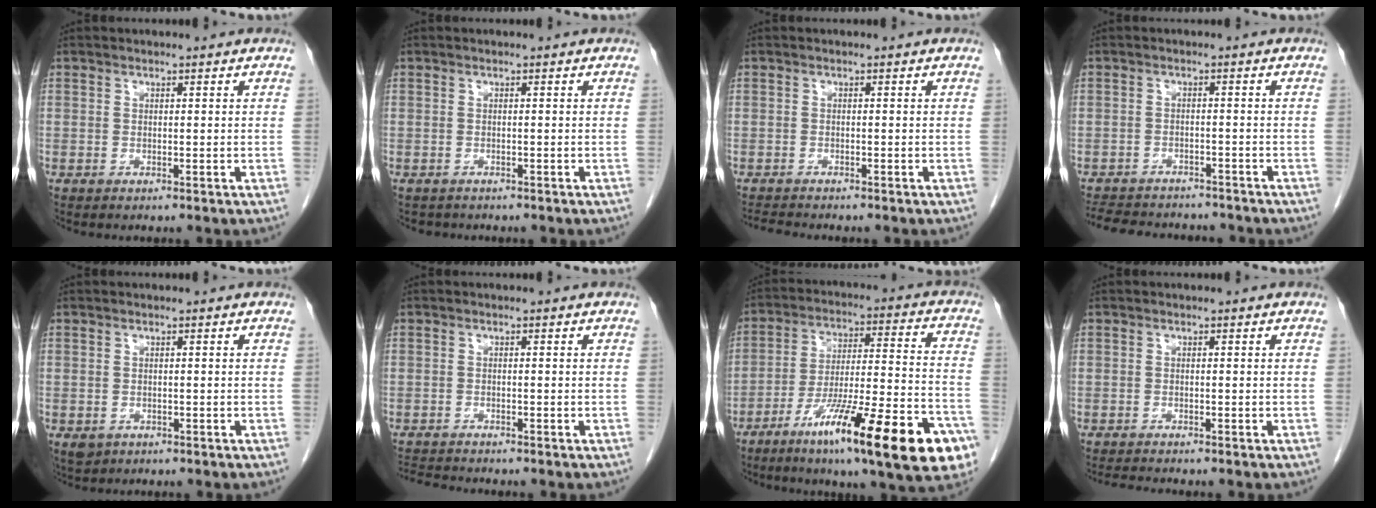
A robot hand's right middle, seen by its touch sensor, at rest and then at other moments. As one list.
[{"total": 1.5, "force": [-1.3, 0.7, 0.0], "torque": [-0.009, -0.001, -0.019]}, {"total": 2.3, "force": [-2.3, 0.0, 0.5], "torque": [-0.010, -0.010, -0.038]}, {"total": 12.2, "force": [-10.9, 4.0, 3.7], "torque": [-0.076, 0.005, -0.145]}, {"total": 2.3, "force": [-0.9, 1.9, 0.8], "torque": [-0.014, -0.001, -0.004]}, {"total": 3.2, "force": [-3.1, 0.0, 0.5], "torque": [-0.007, -0.016, -0.055]}, {"total": 23.9, "force": [-13.0, 2.6, 19.9], "torque": [-0.242, -0.018, -0.203]}, {"total": 2.4, "force": [-2.2, -0.1, 0.7], "torque": [-0.013, -0.010, -0.038]}]